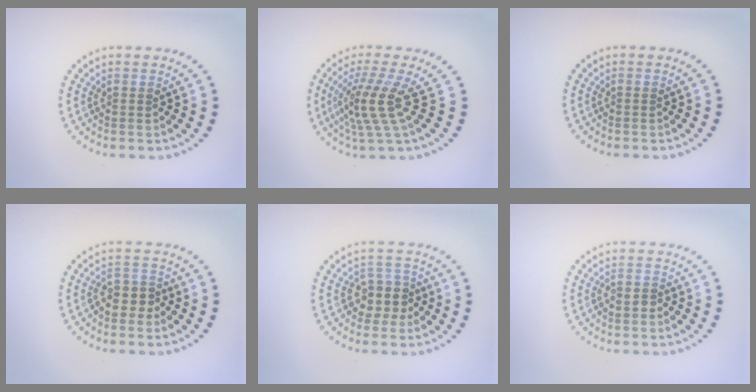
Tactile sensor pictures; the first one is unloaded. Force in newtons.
{"total": 4.3, "press": 3.0, "slide": 3.1}
{"total": 0.0}
{"total": 2.4, "press": 2.2, "slide": 1.0}
{"total": 2.6, "press": 2.2, "slide": 1.4}
{"total": 0.9, "press": 0.7, "slide": 0.6}